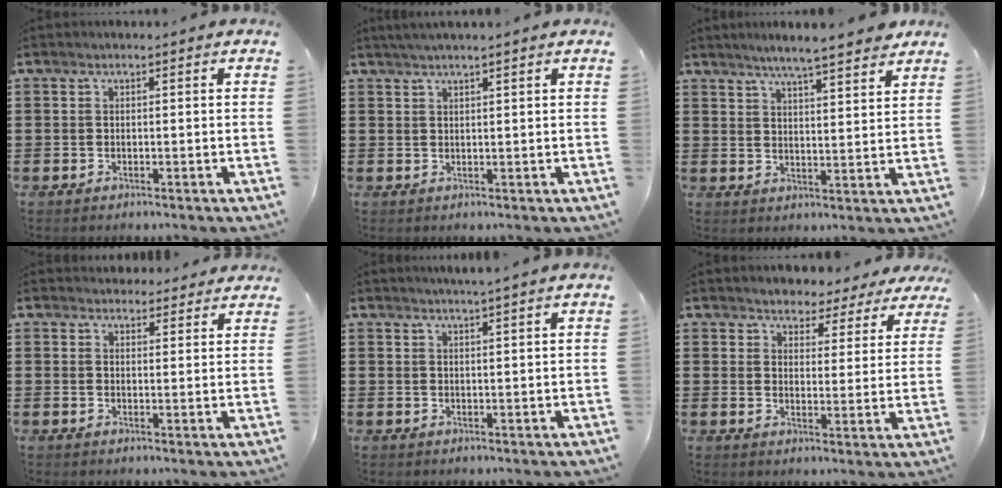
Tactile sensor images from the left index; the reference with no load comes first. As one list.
[{"total": 1.5, "force": [1.3, -0.3, 0.9], "torque": [-0.017, 0.000, 0.023]}, {"total": 5.1, "force": [4.7, -0.1, 2.1], "torque": [-0.059, -0.015, 0.081]}, {"total": 2.7, "force": [2.6, 0.9, 0.0], "torque": [0.001, -0.006, 0.048]}, {"total": 1.7, "force": [1.5, -0.5, 0.7], "torque": [-0.013, -0.002, 0.029]}, {"total": 3.7, "force": [3.4, 1.3, -0.2], "torque": [-0.018, -0.012, 0.059]}]